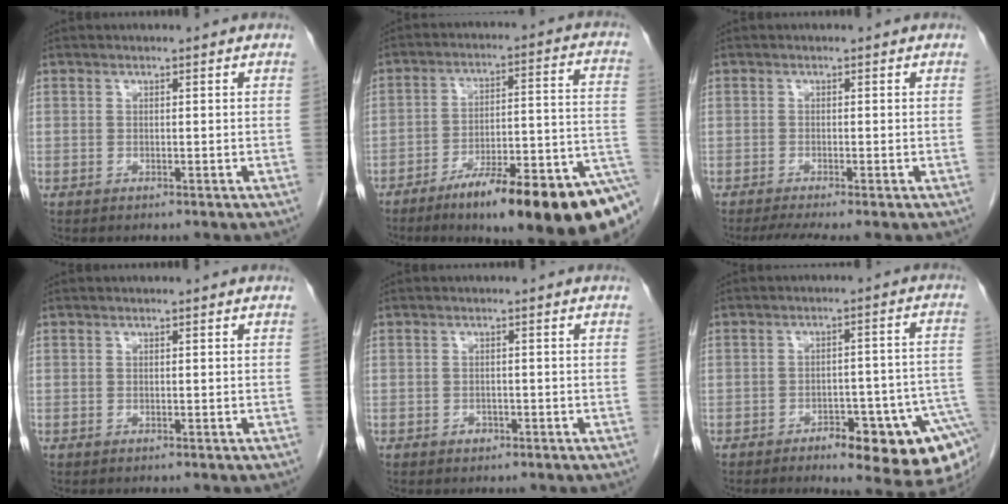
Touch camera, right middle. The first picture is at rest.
{"total": 20.9, "force": [-12.8, 2.7, 16.4], "torque": [-0.151, 0.021, -0.190]}
{"total": 3.5, "force": [-2.6, -0.1, 2.3], "torque": [-0.039, -0.010, -0.046]}
{"total": 0.0}
{"total": 1.0, "force": [-0.6, 0.8, 0.4], "torque": [-0.006, 0.003, -0.006]}
{"total": 15.0, "force": [-8.9, 4.2, 11.2], "torque": [-0.056, 0.038, -0.111]}